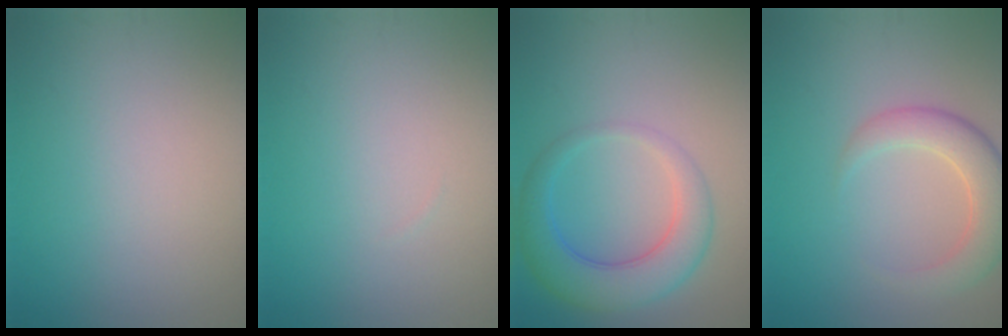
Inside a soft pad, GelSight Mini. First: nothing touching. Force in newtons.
{"total": 0.0}
{"total": 5.4, "press": 5.4, "slide": 0.2}
{"total": 4.4, "press": 4.4, "slide": 0.5}